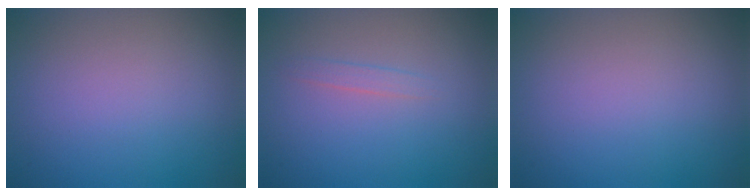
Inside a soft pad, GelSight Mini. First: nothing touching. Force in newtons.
{"total": 0.9, "press": 0.9, "slide": 0.0}
{"total": 0.0}